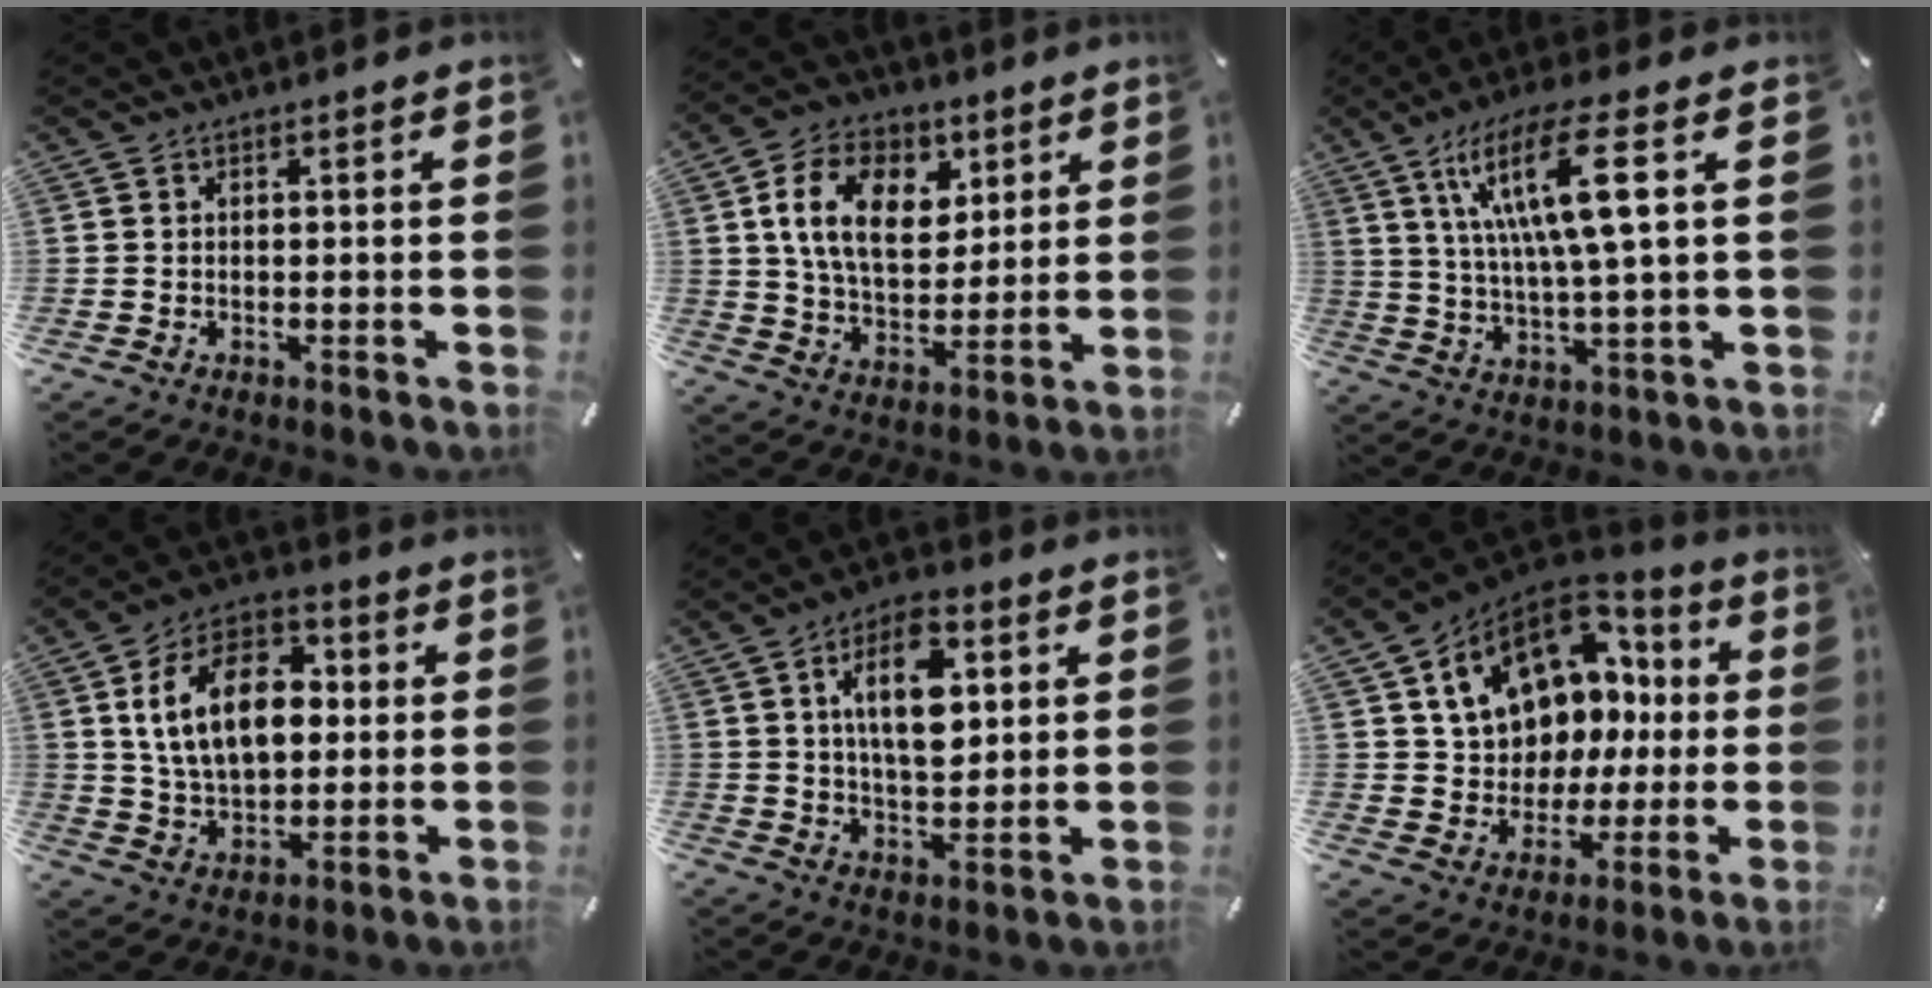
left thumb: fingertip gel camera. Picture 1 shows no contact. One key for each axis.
{"total": 14.4, "fx": 5.2, "fy": 10.2, "fz": 8.8, "tx": -0.152, "ty": -0.001, "tz": 0.093}
{"total": 14.5, "fx": 5.5, "fy": 2.8, "fz": 13.2, "tx": -0.263, "ty": 0.000, "tz": 0.085}
{"total": 16.3, "fx": 2.9, "fy": 10.8, "fz": 11.8, "tx": -0.223, "ty": 0.014, "tz": 0.048}
{"total": 13.0, "fx": 3.8, "fy": 7.3, "fz": 10.0, "tx": -0.159, "ty": -0.001, "tz": 0.062}
{"total": 16.5, "fx": 6.8, "fy": 12.6, "fz": 8.1, "tx": -0.146, "ty": -0.032, "tz": 0.138}